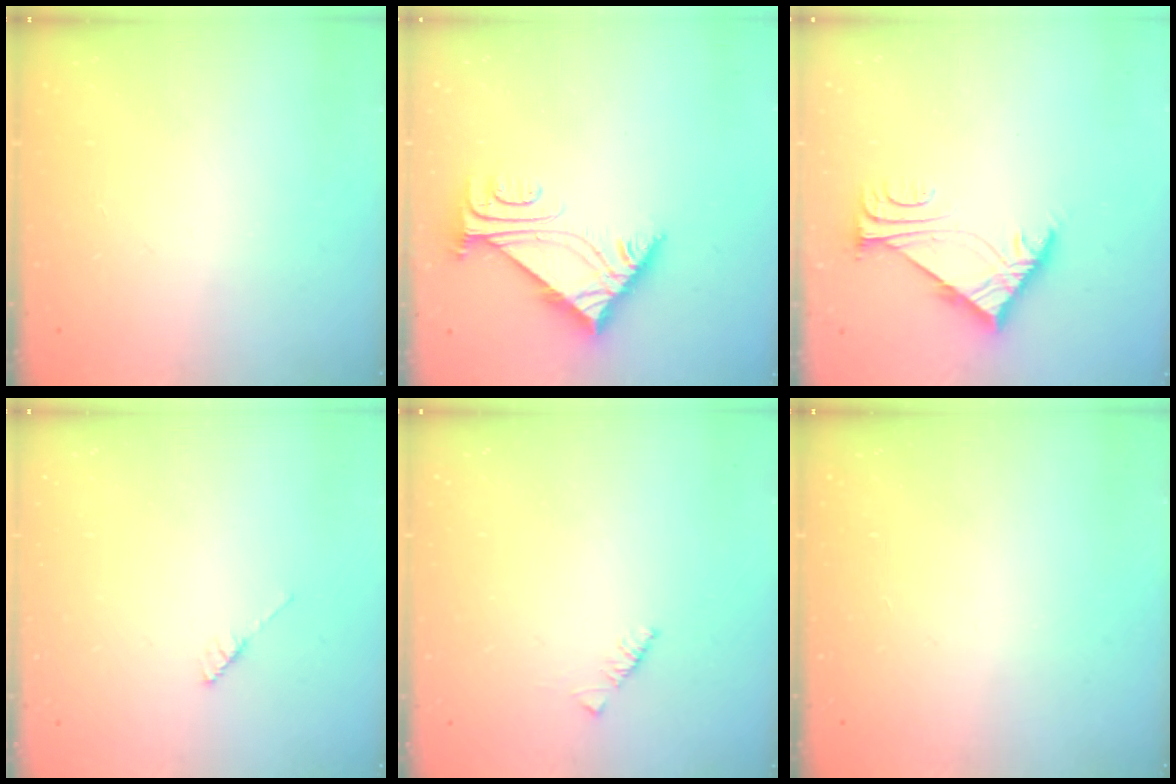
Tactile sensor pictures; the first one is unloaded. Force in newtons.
{"total": 5.5, "press": 5.4, "slide": 0.9}
{"total": 6.4, "press": 6.3, "slide": 1.0}
{"total": 2.2, "press": 2.2, "slide": 0.2}
{"total": 1.8, "press": 1.7, "slide": 0.6}
{"total": 0.0}